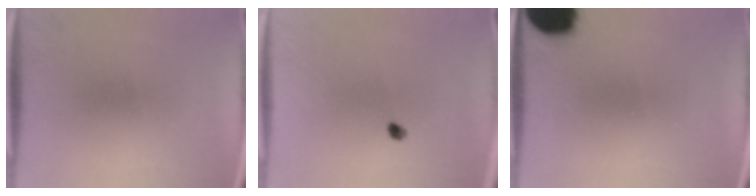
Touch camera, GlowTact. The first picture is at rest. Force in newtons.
{"total": 1.2}
{"total": 16.8}